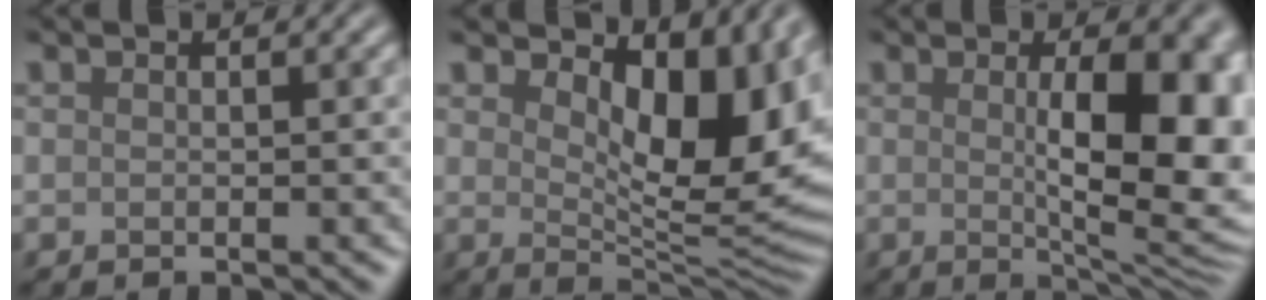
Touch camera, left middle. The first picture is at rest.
{"total": 10.0, "force": [2.9, 4.9, 8.2], "torque": [-0.120, -0.013, 0.047]}
{"total": 10.7, "force": [0.7, 3.1, 10.2], "torque": [-0.131, -0.007, 0.016]}